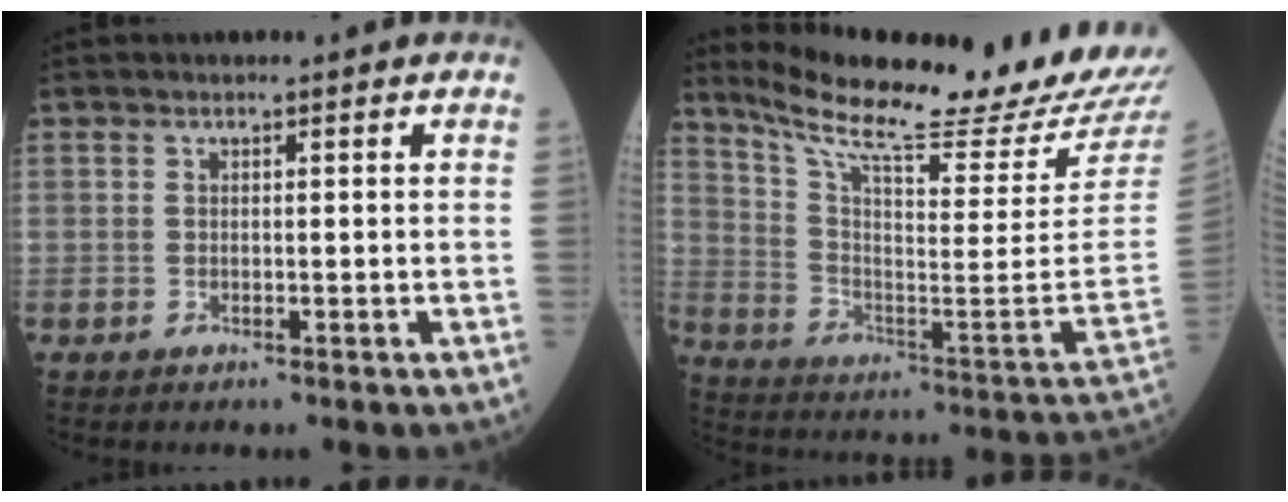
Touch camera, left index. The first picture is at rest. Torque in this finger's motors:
{"motor_torque": [0.72, -1.42, 0.23, 0.03]}